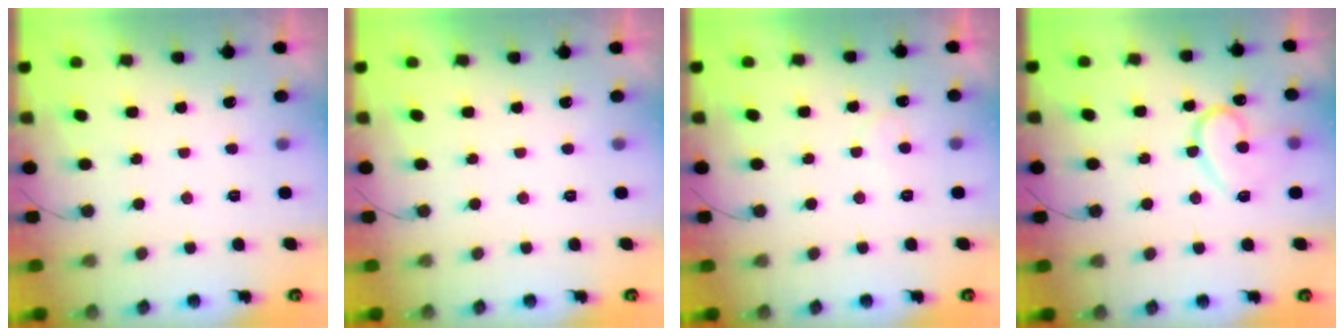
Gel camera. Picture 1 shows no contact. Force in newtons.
{"total": 1.8, "press": 1.8, "slide": 0.1}
{"total": 5.3, "press": 5.3, "slide": 0.5}
{"total": 14.7, "press": 14.6, "slide": 1.5}